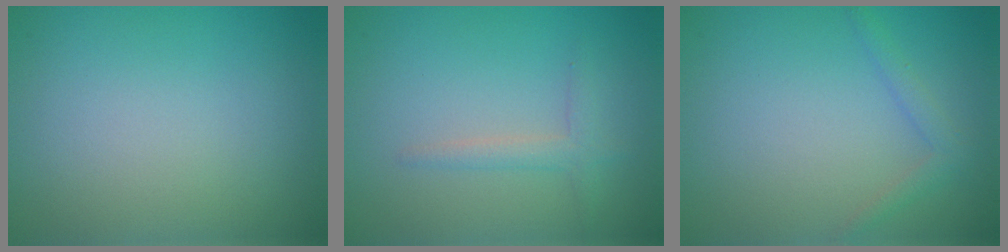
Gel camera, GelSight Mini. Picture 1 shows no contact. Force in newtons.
{"total": 1.6, "press": 1.6, "slide": 0.1}
{"total": 1.3, "press": 1.3, "slide": 0.1}